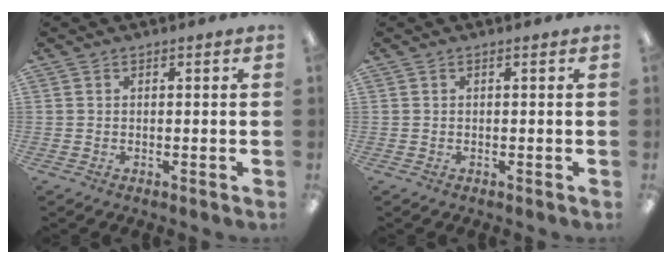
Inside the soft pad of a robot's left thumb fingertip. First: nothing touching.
{"total": 0.0}